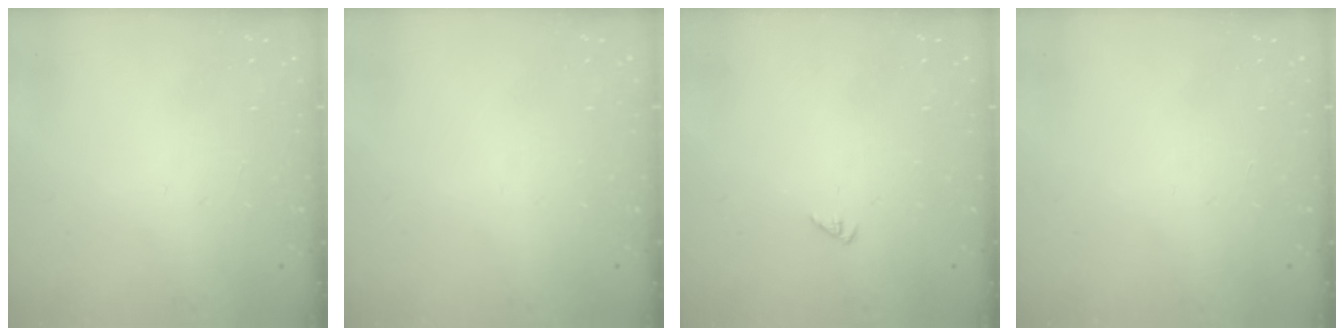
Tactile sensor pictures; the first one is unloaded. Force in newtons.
{"total": 0.0}
{"total": 0.0}
{"total": 0.0}